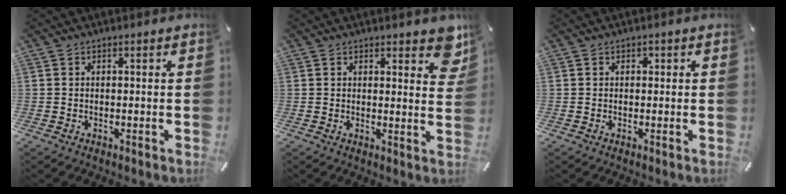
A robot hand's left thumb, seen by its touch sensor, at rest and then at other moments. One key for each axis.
{"total": 5.6, "fx": 3.8, "fy": 2.5, "fz": 3.2, "tx": -0.025, "ty": -0.026, "tz": 0.061}
{"total": 0.6, "fx": 0.1, "fy": 0.6, "fz": 0.1, "tx": -0.001, "ty": 0.005, "tz": 0.000}